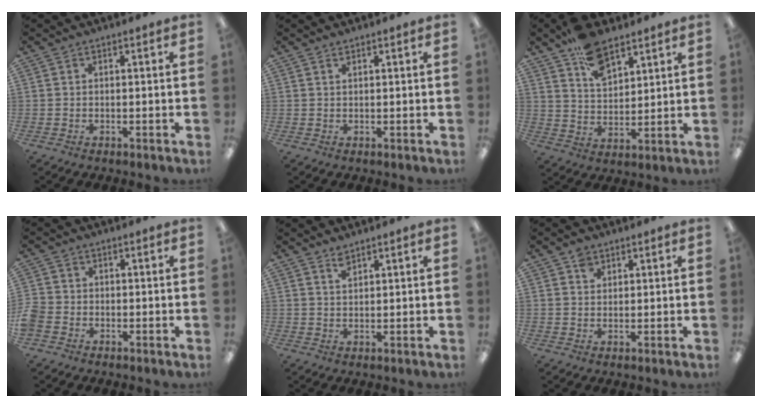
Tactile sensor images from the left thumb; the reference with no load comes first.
{"total": 0.8, "force": [0.6, 0.2, 0.4], "torque": [-0.010, 0.000, 0.011]}
{"total": 10.5, "force": [7.2, 5.5, 5.3], "torque": [-0.083, -0.036, 0.130]}
{"total": 3.1, "force": [-1.4, 2.4, 1.3], "torque": [-0.025, 0.006, -0.026]}
{"total": 2.1, "force": [1.9, 0.5, 0.7], "torque": [-0.009, -0.007, 0.035]}
{"total": 2.5, "force": [1.6, 1.8, 0.7], "torque": [-0.008, -0.004, 0.030]}